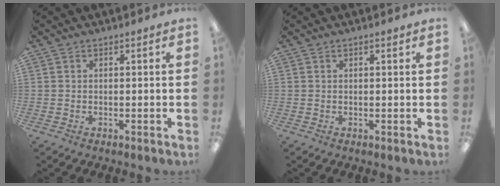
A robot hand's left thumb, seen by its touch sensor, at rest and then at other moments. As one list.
[{"total": 0.6, "force": [0.3, 0.1, 0.5], "torque": [-0.009, 0.002, 0.005]}]